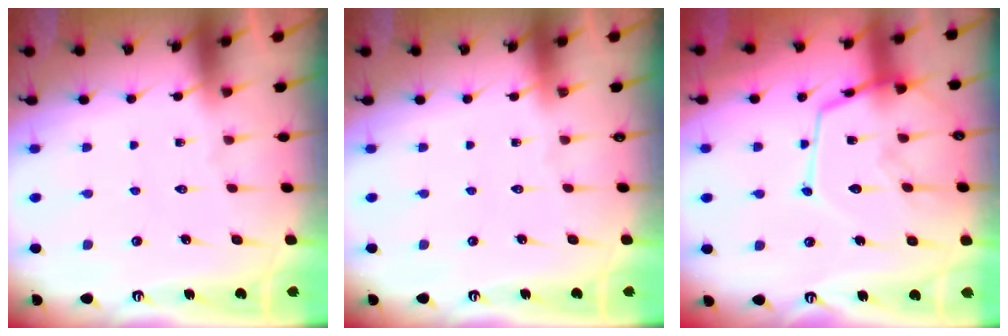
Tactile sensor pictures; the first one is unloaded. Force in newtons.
{"total": 0.0}
{"total": 15.7, "press": 15.7, "slide": 1.3}